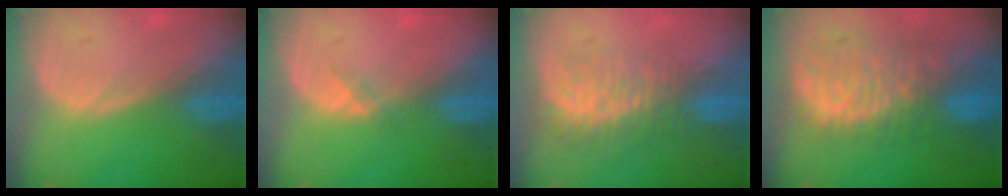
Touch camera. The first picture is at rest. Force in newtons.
{"total": 1.3, "press": 0.9, "slide": 0.9}
{"total": 7.7, "press": 7.3, "slide": 2.7}
{"total": 11.2, "press": 9.6, "slide": 5.8}